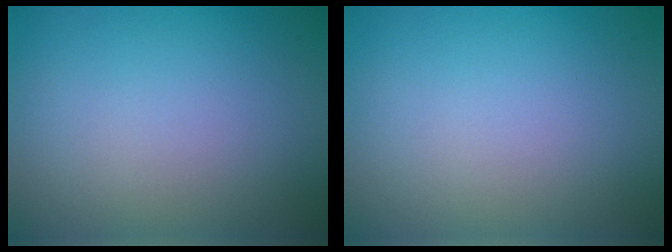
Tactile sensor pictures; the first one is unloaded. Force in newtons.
{"total": 0.0}